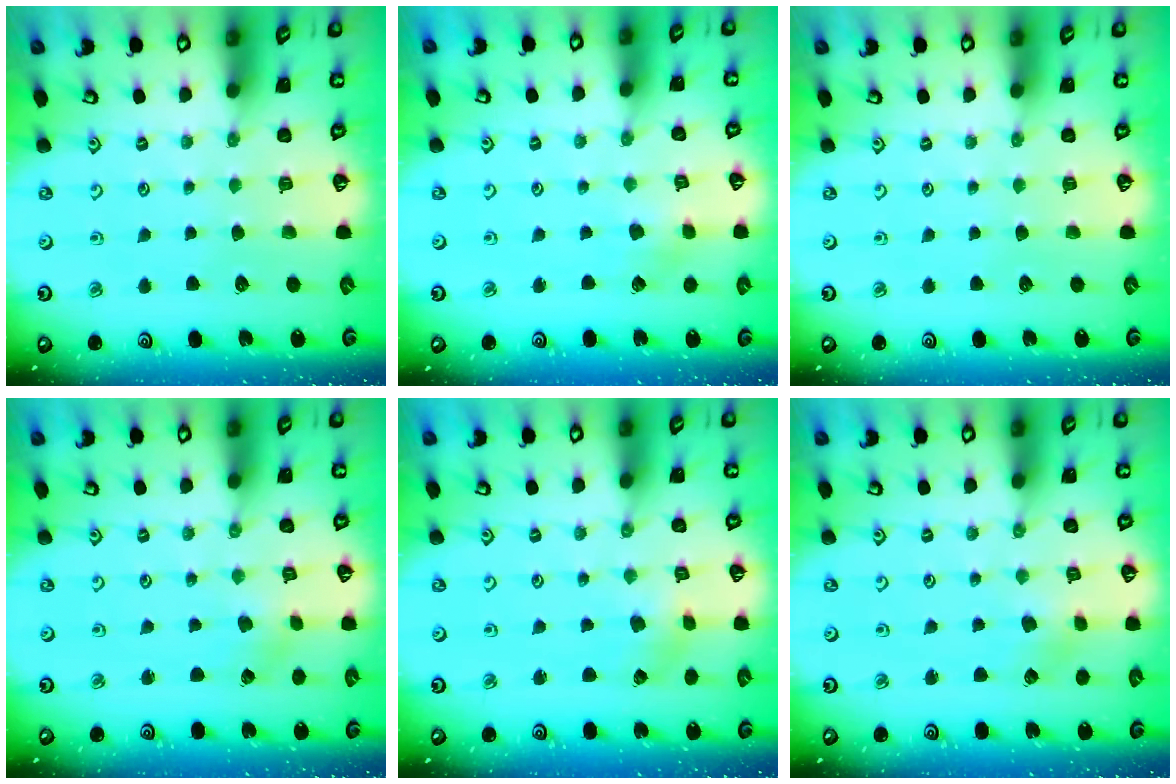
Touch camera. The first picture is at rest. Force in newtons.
{"total": 2.8, "press": 2.7, "slide": 0.6}
{"total": 0.0}
{"total": 0.0}
{"total": 1.2, "press": 1.2, "slide": 0.2}
{"total": 2.7, "press": 2.6, "slide": 0.4}